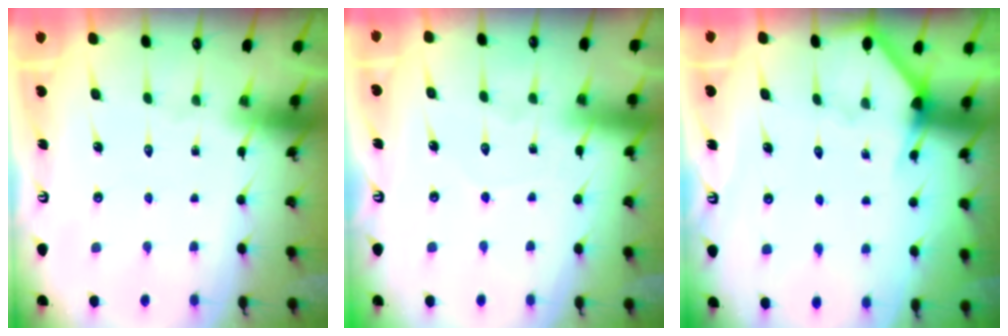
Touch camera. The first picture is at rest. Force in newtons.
{"total": 4.0, "press": 3.9, "slide": 0.4}
{"total": 4.9, "press": 4.8, "slide": 0.4}